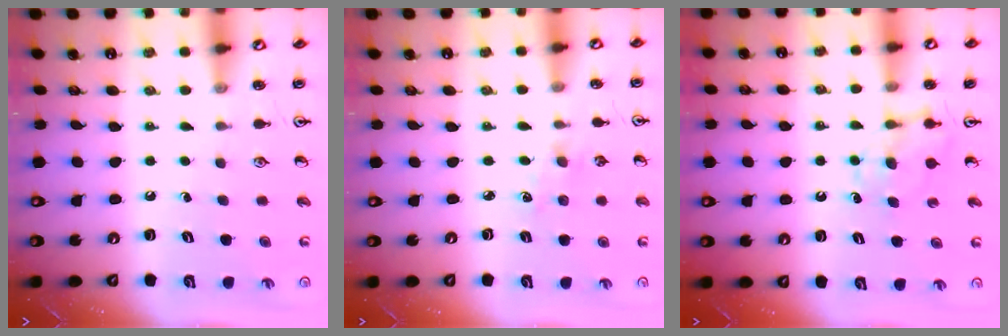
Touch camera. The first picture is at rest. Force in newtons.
{"total": 1.3, "press": 1.3, "slide": 0.3}
{"total": 4.7, "press": 4.6, "slide": 0.8}